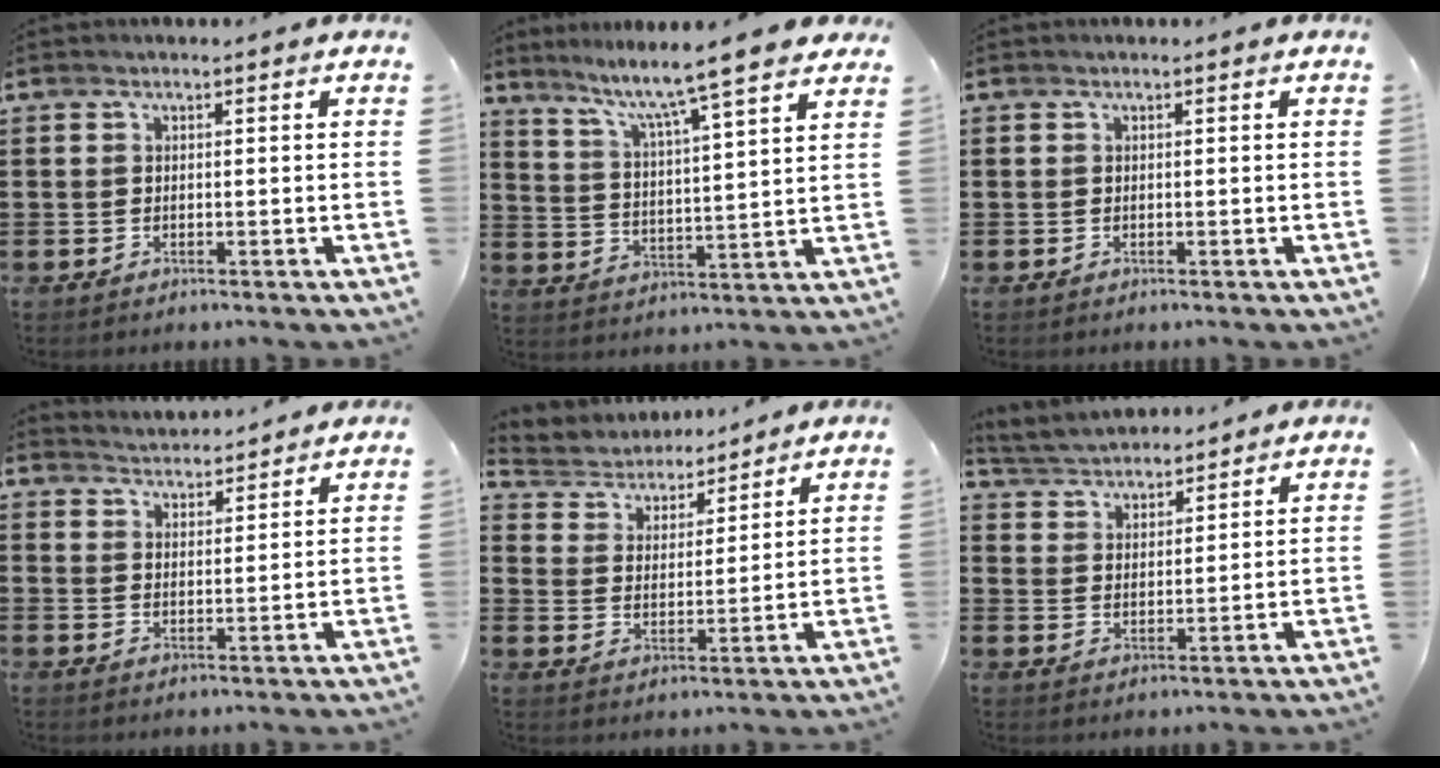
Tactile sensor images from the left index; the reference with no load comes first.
{"total": 6.9, "force": [6.0, -1.0, 3.4], "torque": [-0.091, -0.048, 0.092]}
{"total": 0.0}
{"total": 3.4, "force": [3.4, -0.2, -0.5], "torque": [-0.003, -0.020, 0.062]}
{"total": 4.7, "force": [4.5, 1.1, 0.0], "torque": [-0.029, -0.029, 0.076]}
{"total": 3.9, "force": [3.8, 0.8, -0.1], "torque": [-0.016, -0.016, 0.068]}